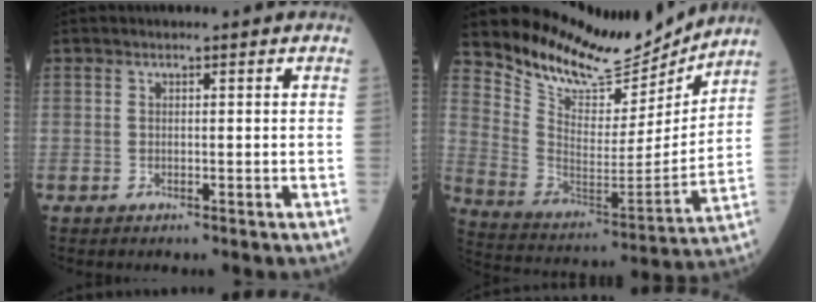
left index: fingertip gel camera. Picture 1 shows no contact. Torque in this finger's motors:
{"motor_torque": [0.58, -1.14, -0.43, -0.18]}